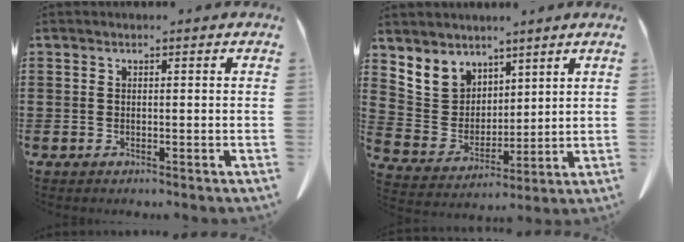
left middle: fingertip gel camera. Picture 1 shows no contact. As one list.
[{"total": 6.6, "force": [4.7, 4.7, 0.3], "torque": [-0.047, -0.025, 0.092]}]